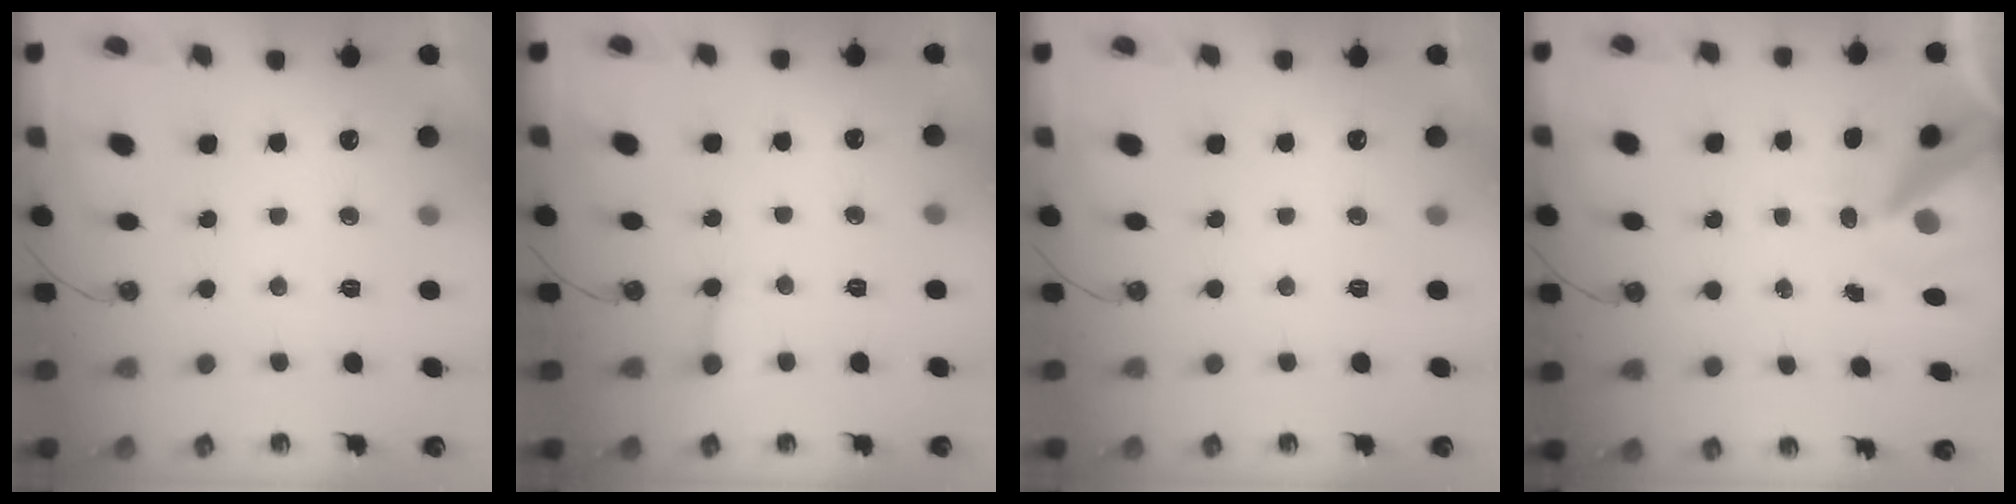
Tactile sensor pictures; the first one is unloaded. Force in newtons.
{"total": 2.0, "press": 2.0, "slide": 0.0}
{"total": 0.0}
{"total": 11.7, "press": 11.6, "slide": 1.3}